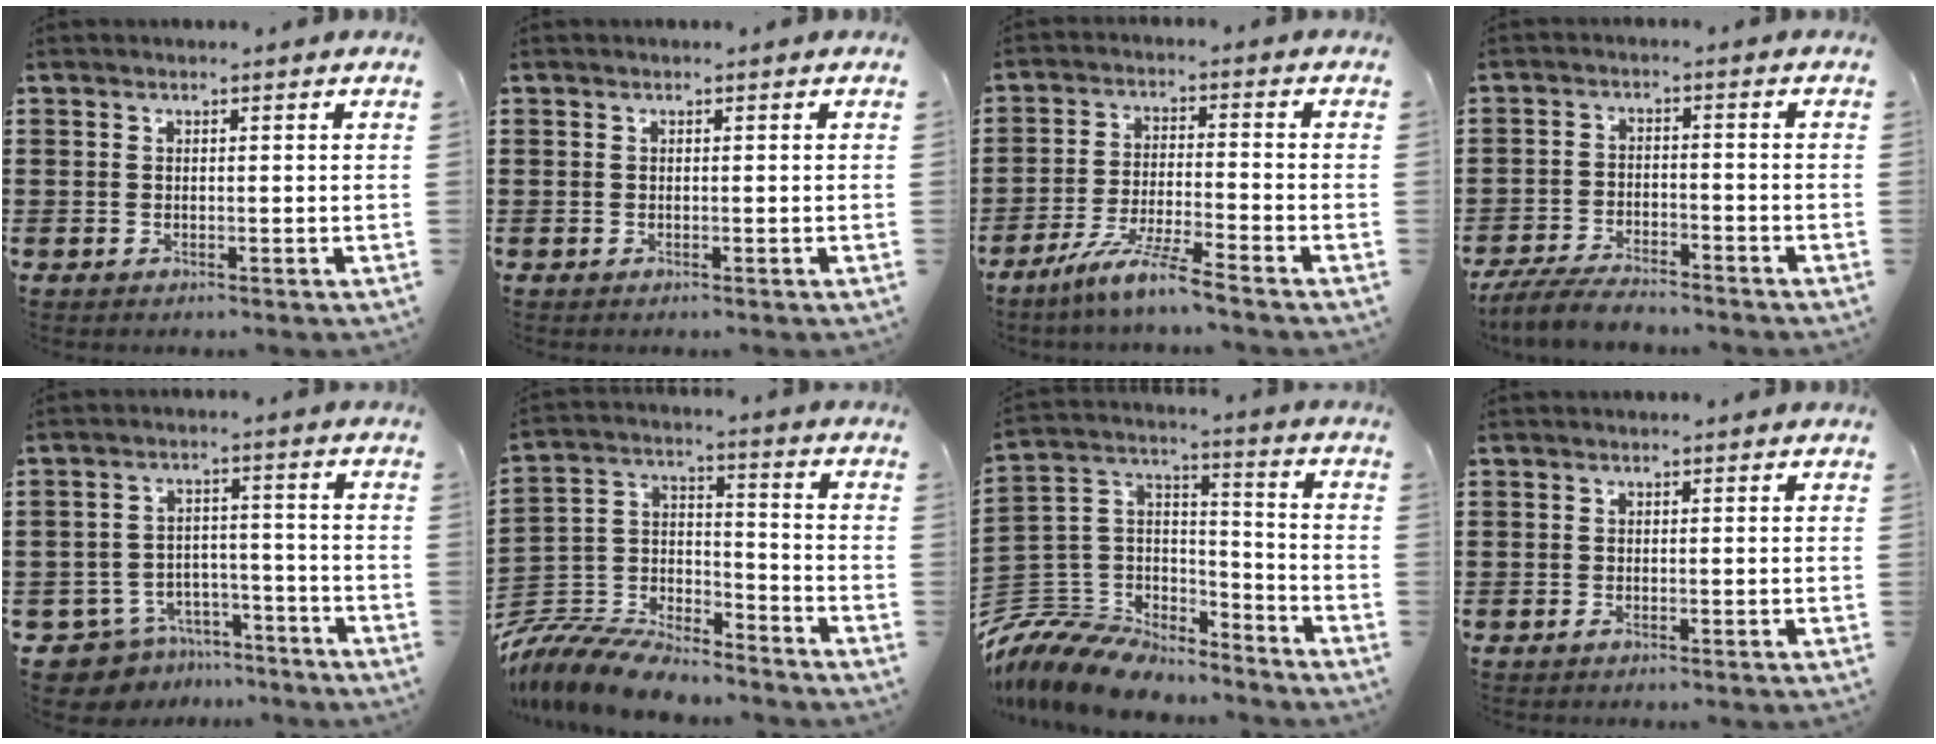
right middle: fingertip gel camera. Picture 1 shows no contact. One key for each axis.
{"total": 0.0}
{"total": 6.7, "fx": -5.7, "fy": -0.7, "fz": 3.5, "tx": -0.080, "ty": -0.021, "tz": -0.112}
{"total": 5.1, "fx": -4.8, "fy": 0.7, "fz": 1.7, "tx": -0.041, "ty": -0.003, "tz": -0.096}
{"total": 7.3, "fx": -6.9, "fy": 2.2, "fz": 1.0, "tx": -0.034, "ty": 0.017, "tz": -0.138}
{"total": 11.0, "fx": -10.5, "fy": 1.8, "fz": 2.8, "tx": -0.075, "ty": 0.017, "tz": -0.217}
{"total": 11.2, "fx": -10.0, "fy": 4.4, "fz": 2.4, "tx": -0.084, "ty": 0.012, "tz": -0.203}
{"total": 0.0}